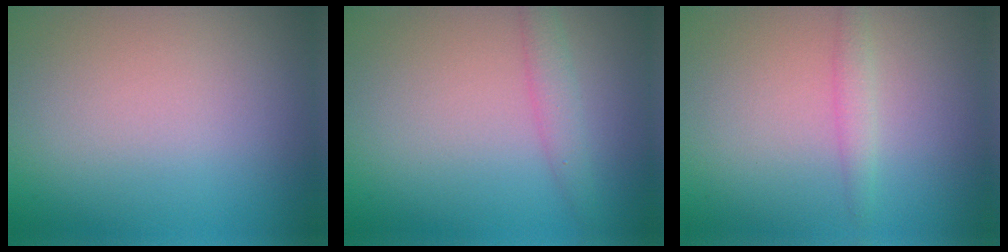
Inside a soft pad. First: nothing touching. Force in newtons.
{"total": 1.9, "press": 1.9, "slide": 0.1}
{"total": 1.4, "press": 1.4, "slide": 0.1}